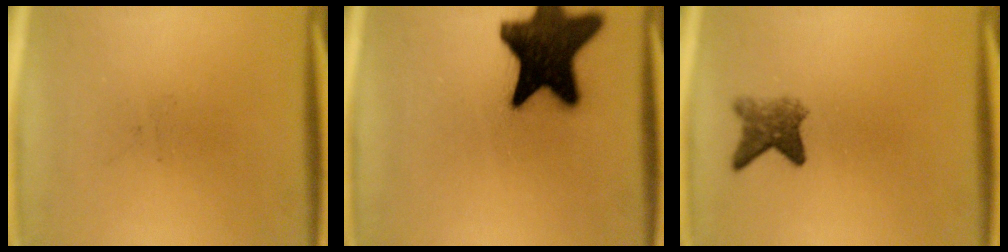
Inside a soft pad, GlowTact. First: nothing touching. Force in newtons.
{"total": 19.4}
{"total": 3.6}